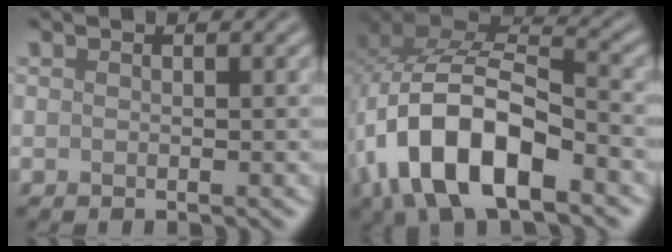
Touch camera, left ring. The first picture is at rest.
{"total": 12.5, "force": [-4.8, 6.2, 9.7], "torque": [-0.186, 0.004, -0.088]}